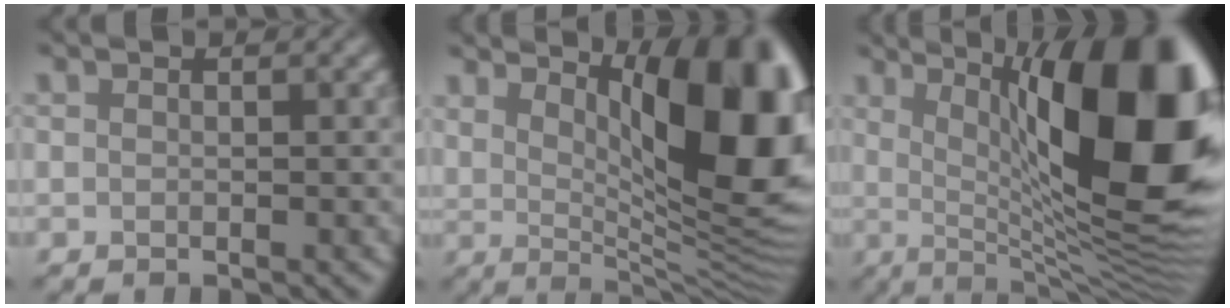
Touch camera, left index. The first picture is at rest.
{"total": 14.6, "force": [4.3, 5.6, 12.8], "torque": [-0.145, 0.005, 0.064]}
{"total": 17.5, "force": [3.1, 6.0, 16.1], "torque": [-0.201, 0.009, 0.042]}